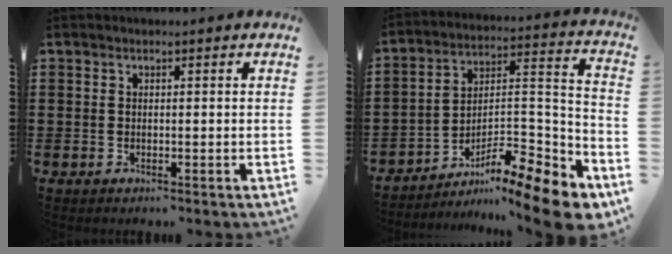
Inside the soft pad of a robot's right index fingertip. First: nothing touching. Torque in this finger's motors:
{"motor_torque": [1.24, -0.48, 0.52, 0.11]}